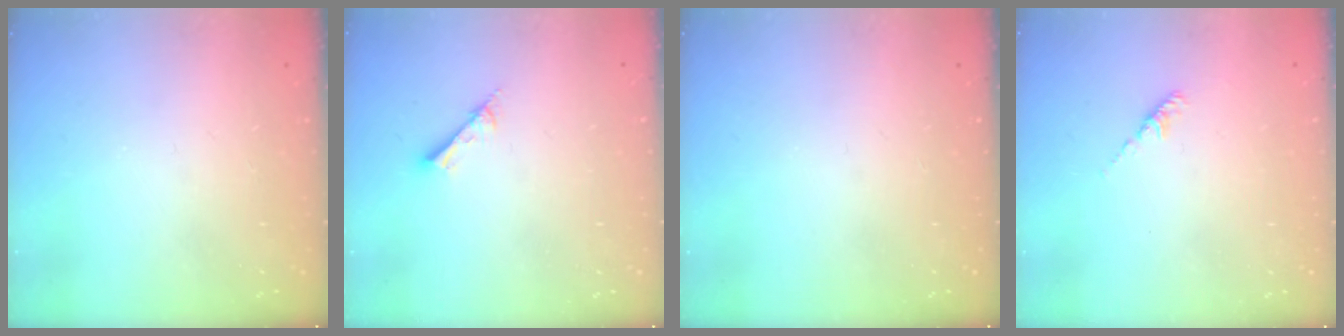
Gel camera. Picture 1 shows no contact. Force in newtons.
{"total": 2.6, "press": 2.6, "slide": 0.1}
{"total": 0.0}
{"total": 2.2, "press": 2.1, "slide": 0.6}